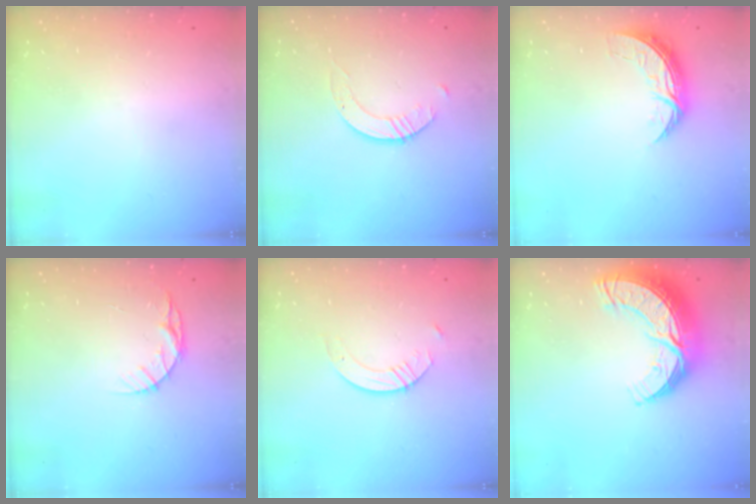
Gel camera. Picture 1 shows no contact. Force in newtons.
{"total": 1.7, "press": 1.7, "slide": 0.2}
{"total": 7.8, "press": 7.8, "slide": 0.3}
{"total": 6.1, "press": 6.0, "slide": 0.6}
{"total": 5.4, "press": 5.4, "slide": 0.5}
{"total": 17.3, "press": 17.2, "slide": 1.2}